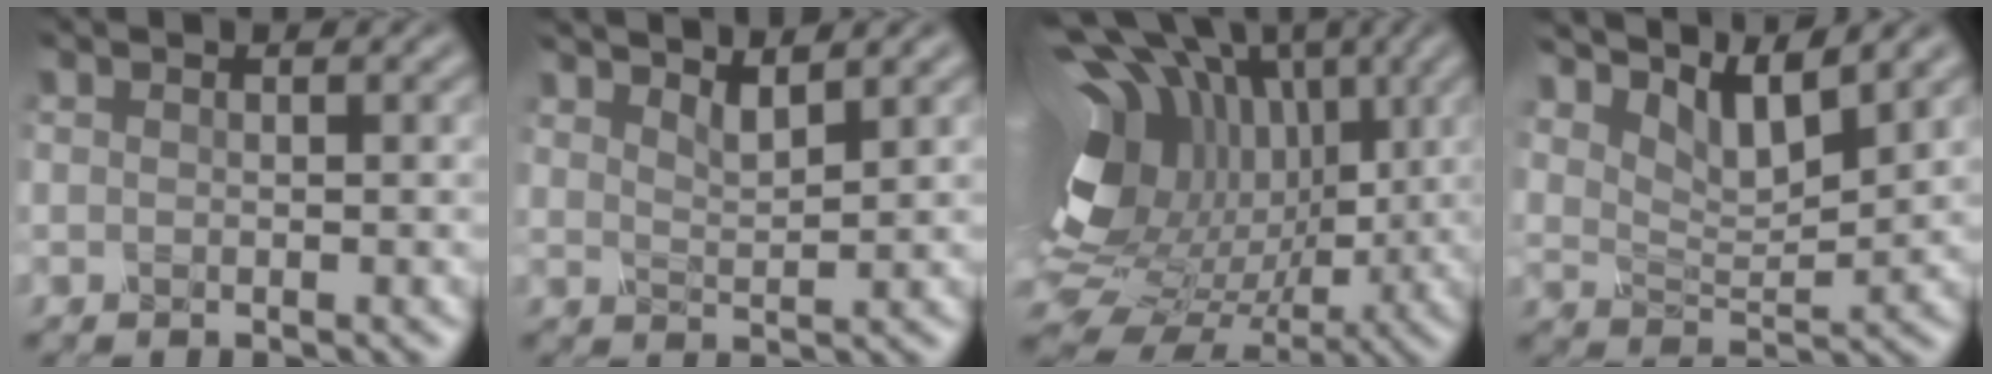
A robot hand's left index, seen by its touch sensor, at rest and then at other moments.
{"total": 2.0, "force": [1.6, 0.5, 1.1], "torque": [-0.020, -0.002, 0.031]}
{"total": 16.8, "force": [1.2, 11.9, 11.8], "torque": [-0.217, 0.002, 0.052]}
{"total": 5.8, "force": [3.8, 2.3, 3.8], "torque": [-0.080, -0.001, 0.066]}